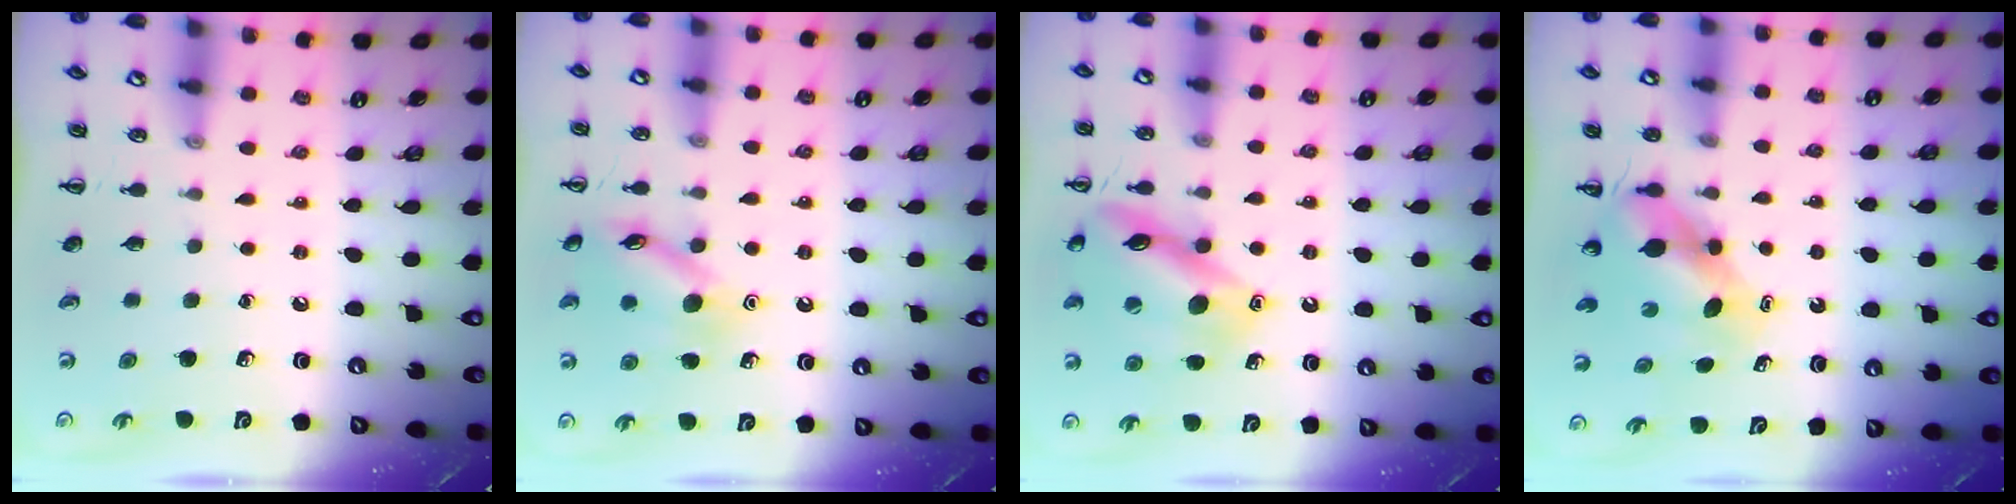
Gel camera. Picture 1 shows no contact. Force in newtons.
{"total": 12.3, "press": 12.3, "slide": 0.9}
{"total": 14.0, "press": 13.9, "slide": 1.4}
{"total": 6.0, "press": 5.9, "slide": 1.0}